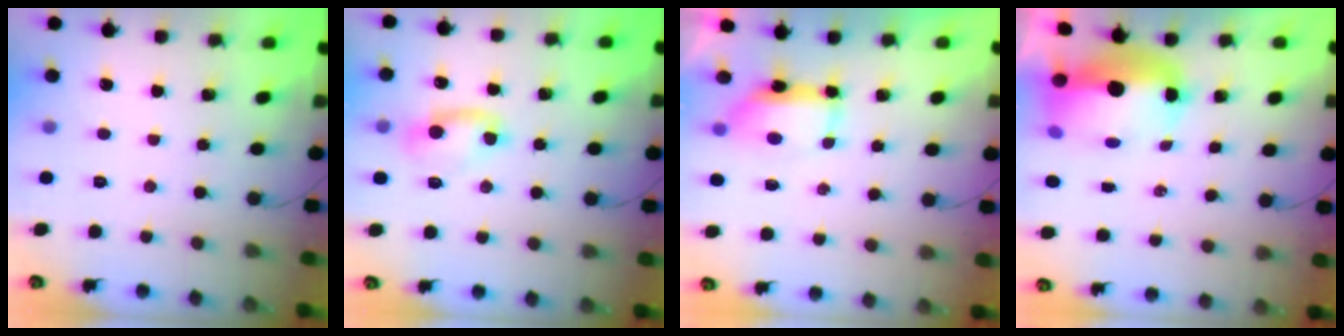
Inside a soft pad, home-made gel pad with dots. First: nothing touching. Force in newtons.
{"total": 5.9, "press": 5.7, "slide": 1.4}
{"total": 11.2, "press": 8.8, "slide": 6.9}
{"total": 13.6, "press": 13.4, "slide": 2.8}